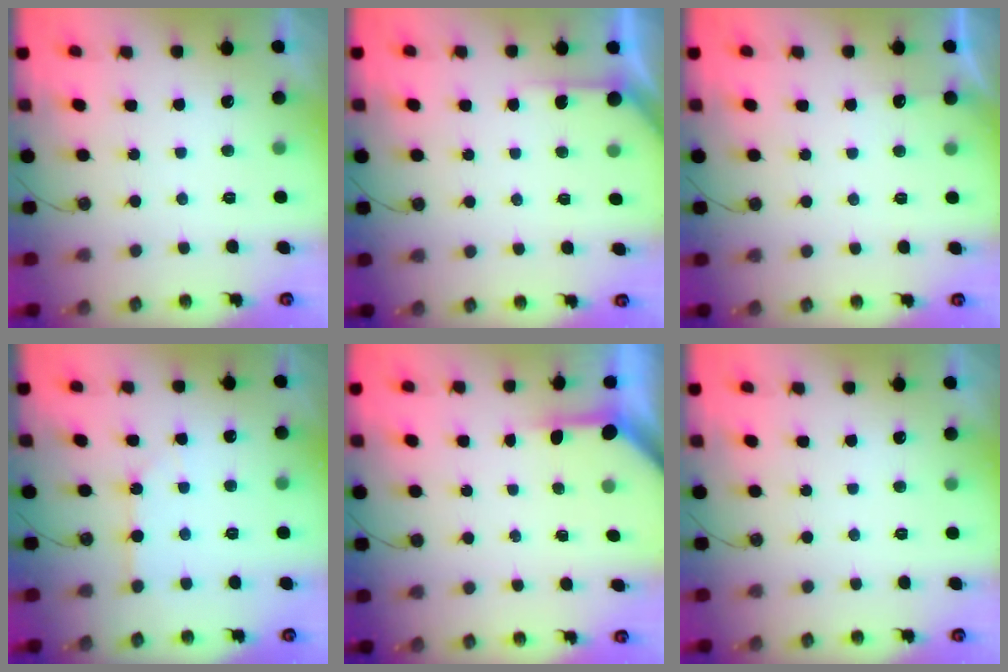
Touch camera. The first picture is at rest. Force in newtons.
{"total": 4.8, "press": 4.8, "slide": 0.4}
{"total": 2.7, "press": 2.7, "slide": 0.3}
{"total": 4.5, "press": 4.4, "slide": 0.6}
{"total": 3.2, "press": 3.2, "slide": 0.4}
{"total": 0.0}